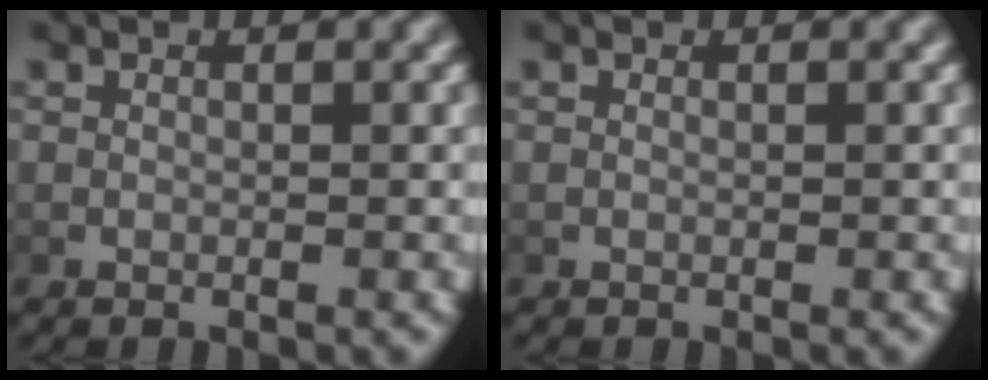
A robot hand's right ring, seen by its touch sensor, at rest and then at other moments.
{"total": 0.0}